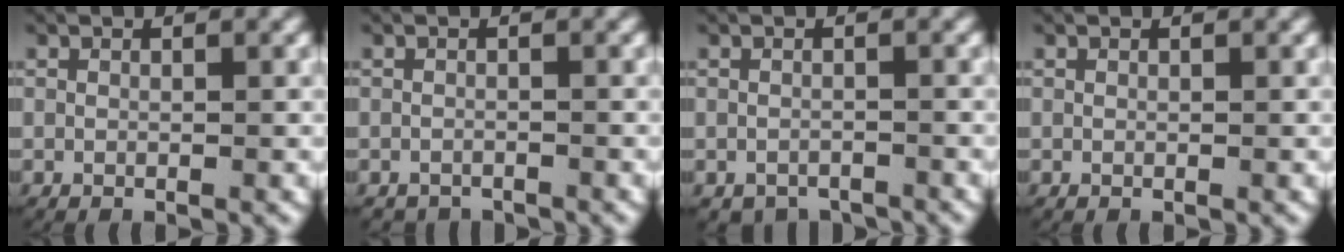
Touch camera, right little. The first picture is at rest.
{"total": 1.3, "force": [-1.2, 0.3, -0.2], "torque": [0.001, -0.006, -0.018]}
{"total": 2.4, "force": [-2.1, 1.1, 0.1], "torque": [0.000, -0.008, -0.033]}
{"total": 0.0}